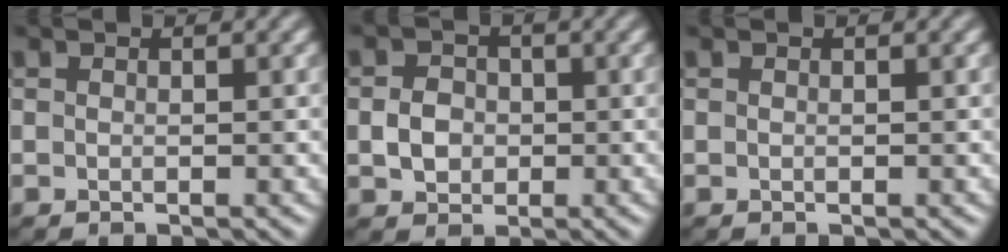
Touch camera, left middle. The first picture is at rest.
{"total": 2.7, "force": [-0.3, 2.3, 1.4], "torque": [-0.025, 0.001, -0.008]}
{"total": 0.0}